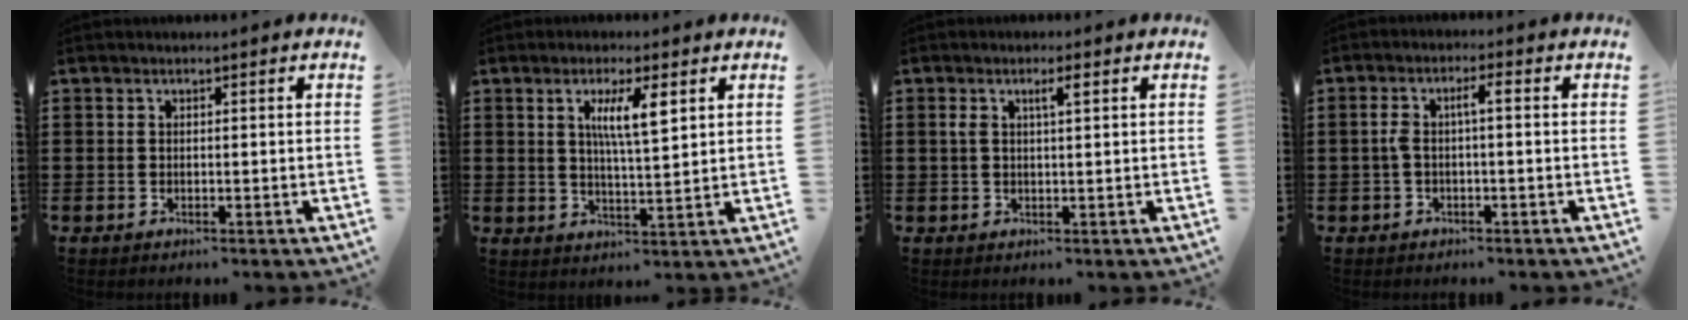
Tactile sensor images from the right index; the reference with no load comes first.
{"total": 5.9, "force": [2.3, 1.2, 5.3], "torque": [-0.111, 0.007, 0.036]}
{"total": 2.5, "force": [1.0, 0.6, 2.3], "torque": [-0.046, 0.005, 0.014]}
{"total": 3.0, "force": [-0.3, 0.7, 2.9], "torque": [-0.070, 0.001, -0.013]}